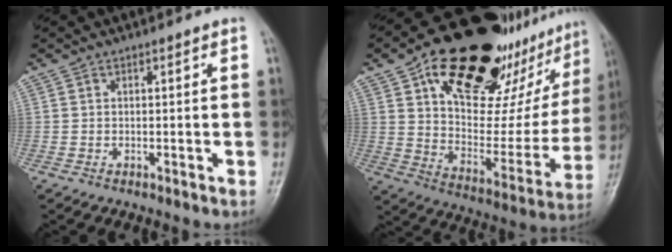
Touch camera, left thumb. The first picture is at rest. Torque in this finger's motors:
{"motor_torque": [2.47, 2.55, 1.62, -1.15, 0.22]}